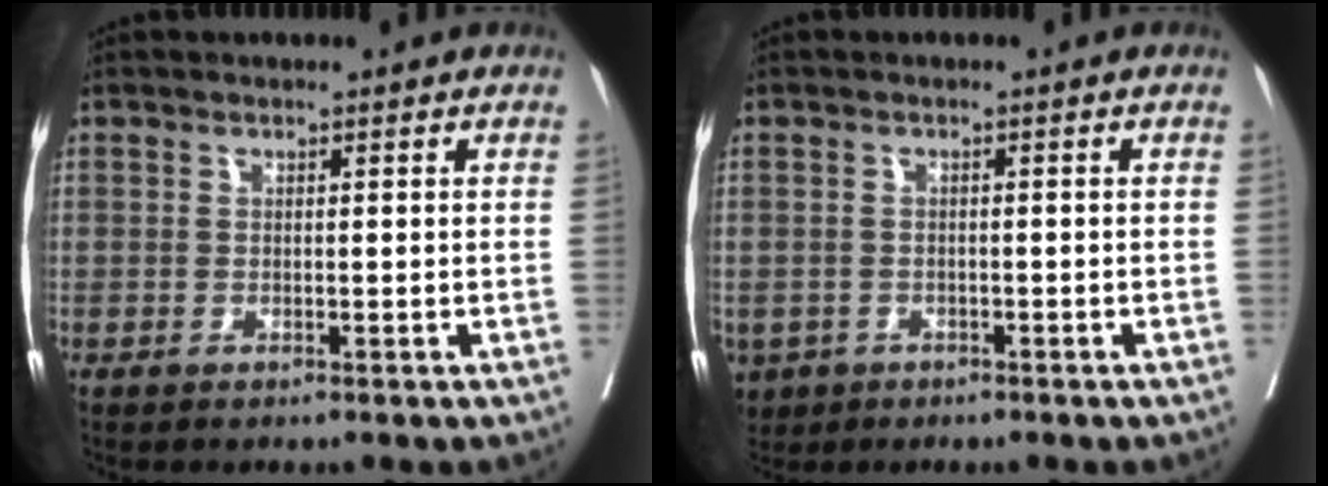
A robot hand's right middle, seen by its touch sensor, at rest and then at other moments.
{"total": 5.2, "force": [-2.9, 4.1, 1.4], "torque": [-0.032, 0.000, -0.043]}